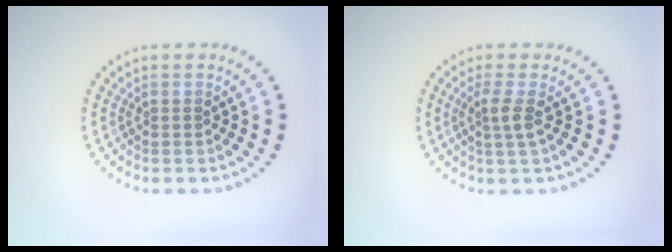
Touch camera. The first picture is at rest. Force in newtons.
{"total": 1.8, "press": 1.3, "slide": 1.3}